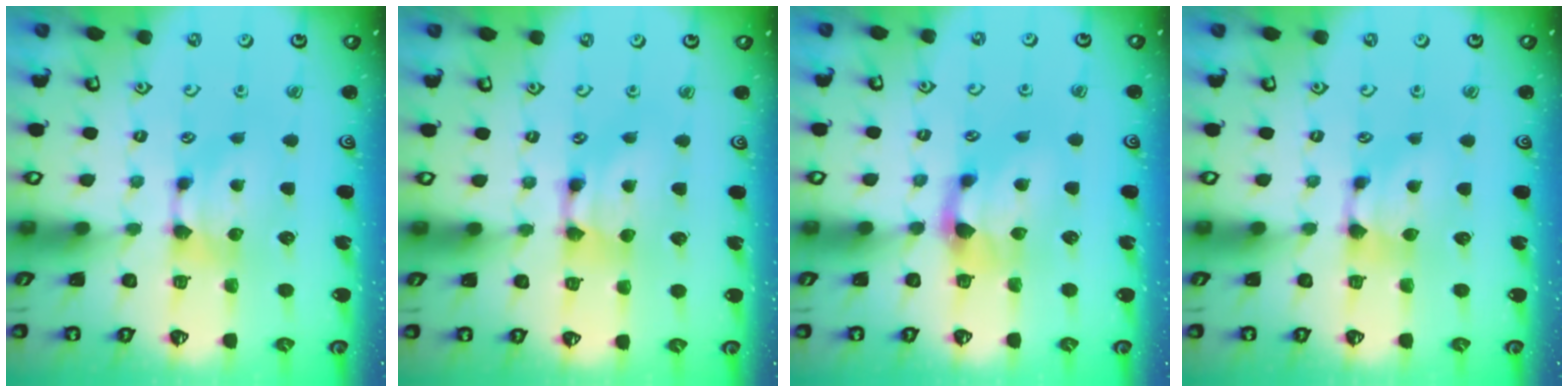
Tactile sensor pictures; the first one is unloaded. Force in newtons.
{"total": 2.2, "press": 2.2, "slide": 0.1}
{"total": 2.0, "press": 1.2, "slide": 1.5}
{"total": 0.6, "press": 0.2, "slide": 0.5}